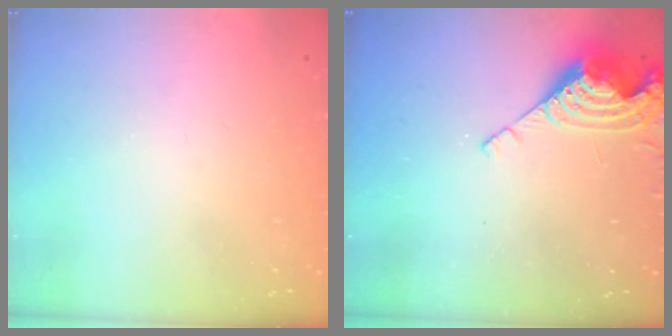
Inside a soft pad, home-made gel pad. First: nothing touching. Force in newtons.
{"total": 8.5, "press": 8.4, "slide": 0.8}